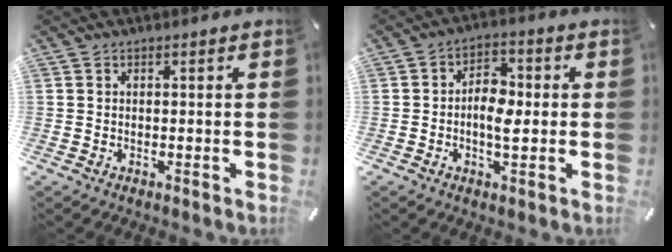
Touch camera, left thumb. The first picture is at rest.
{"total": 6.7, "force": [-1.0, 4.0, 5.3], "torque": [-0.087, 0.007, -0.022]}